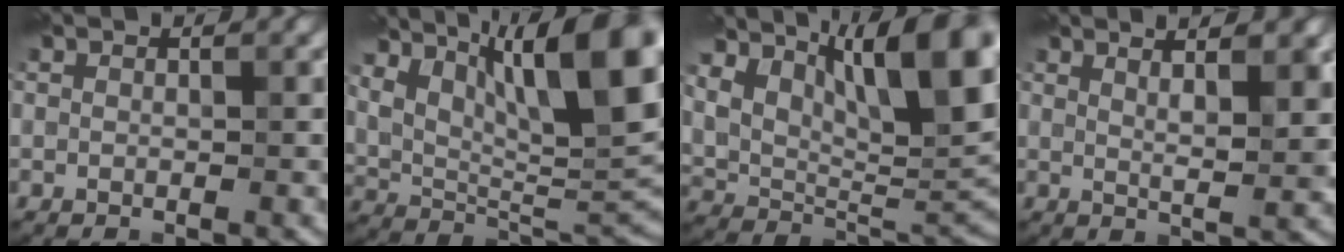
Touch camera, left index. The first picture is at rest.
{"total": 14.8, "force": [6.8, 5.3, 12.1], "torque": [-0.182, 0.019, 0.112]}
{"total": 13.0, "force": [6.1, 5.3, 10.2], "torque": [-0.155, 0.006, 0.104]}
{"total": 4.8, "force": [2.8, 1.1, 3.8], "torque": [-0.043, 0.016, 0.027]}